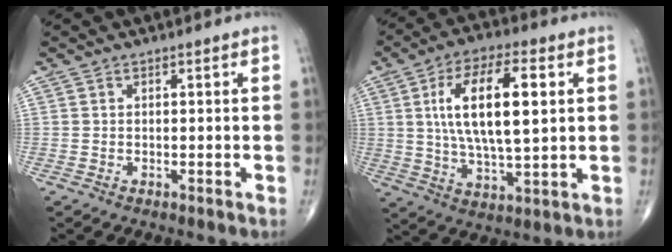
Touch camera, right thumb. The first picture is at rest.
{"total": 16.6, "force": [3.4, 6.4, 14.9], "torque": [-0.258, -0.001, 0.061]}